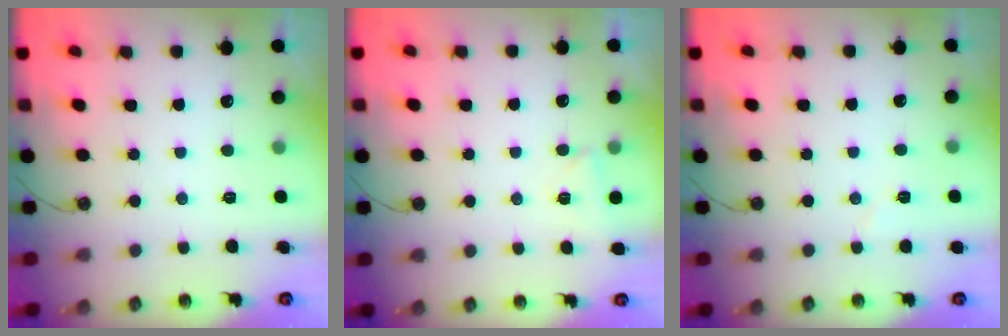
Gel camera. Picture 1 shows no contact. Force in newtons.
{"total": 2.8, "press": 2.7, "slide": 0.6}
{"total": 3.3, "press": 3.0, "slide": 1.5}